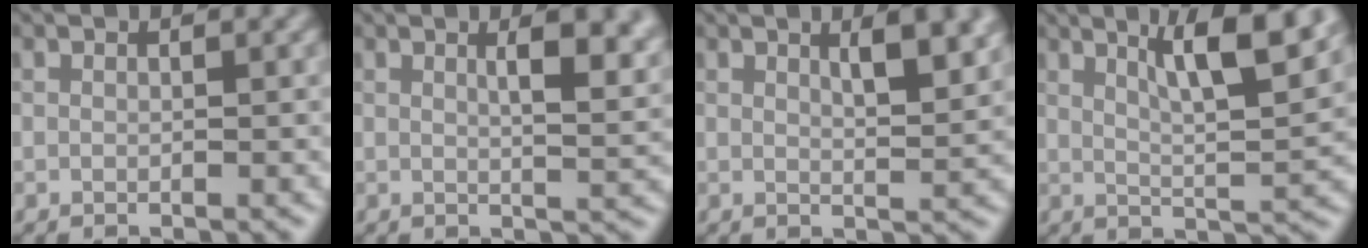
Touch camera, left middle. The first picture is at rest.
{"total": 6.1, "force": [2.2, 2.3, 5.2], "torque": [-0.048, 0.007, 0.028]}
{"total": 4.7, "force": [2.1, 1.5, 3.9], "torque": [-0.048, 0.003, 0.027]}
{"total": 7.5, "force": [3.7, 1.5, 6.3], "torque": [-0.088, 0.006, 0.059]}